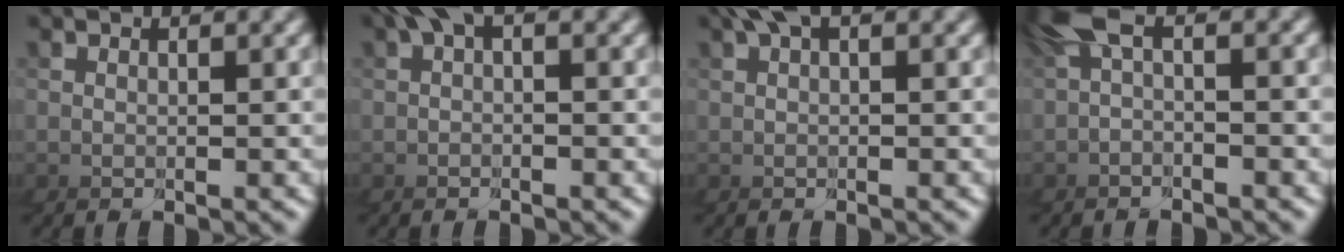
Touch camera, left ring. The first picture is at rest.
{"total": 2.0, "force": [-0.1, 0.6, 1.8], "torque": [-0.057, -0.003, 0.001]}
{"total": 1.6, "force": [0.2, 0.4, 1.5], "torque": [-0.032, 0.005, 0.002]}
{"total": 2.1, "force": [-1.7, -0.3, 1.3], "torque": [-0.065, -0.008, -0.018]}